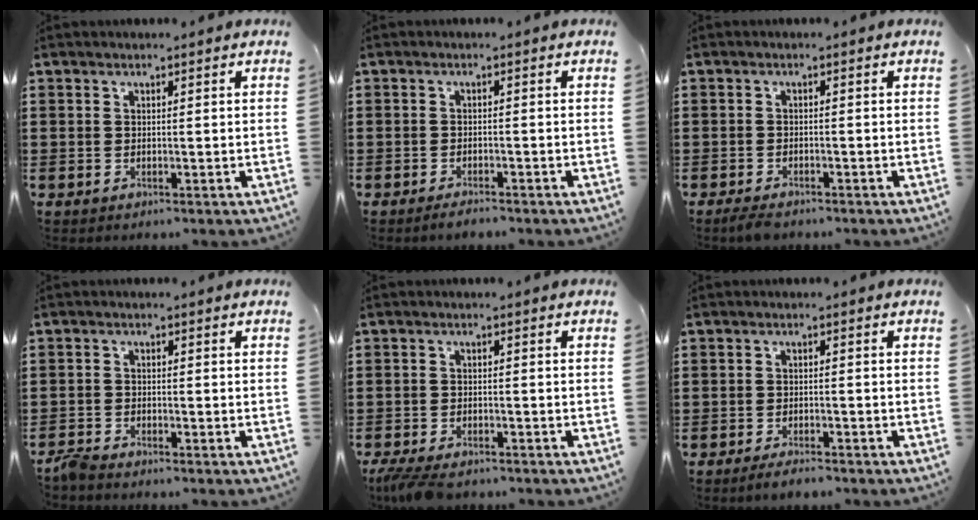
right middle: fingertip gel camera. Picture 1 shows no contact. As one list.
[{"total": 1.4, "force": [-1.4, 0.1, 0.4], "torque": [-0.012, -0.004, -0.025]}, {"total": 1.8, "force": [-1.6, 0.5, 0.5], "torque": [-0.019, -0.002, -0.034]}, {"total": 2.3, "force": [-2.2, 0.3, 0.4], "torque": [-0.024, -0.003, -0.050]}, {"total": 3.3, "force": [-3.0, 0.7, 1.2], "torque": [-0.037, -0.005, -0.064]}, {"total": 2.1, "force": [-1.9, 0.1, 0.8], "torque": [-0.016, -0.003, -0.035]}]